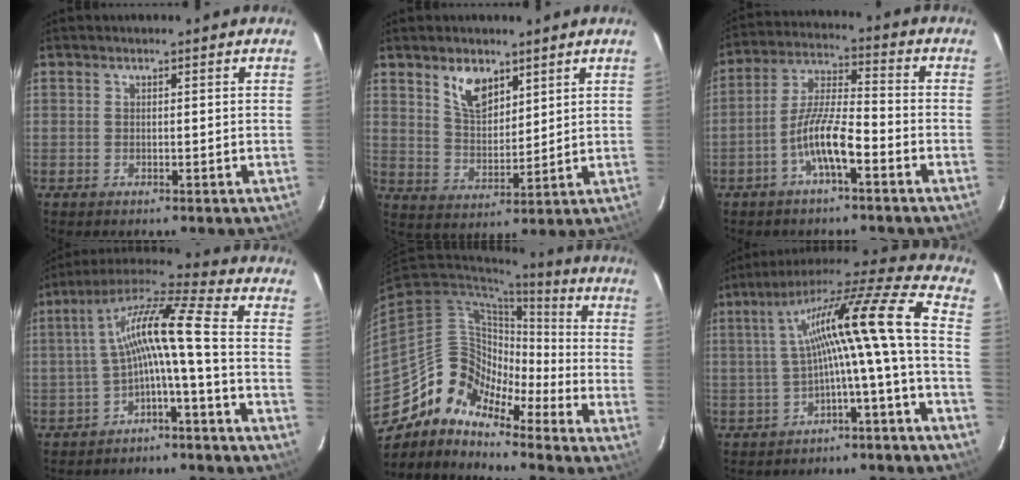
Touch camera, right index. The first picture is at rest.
{"total": 7.5, "force": [4.7, 3.9, 4.4], "torque": [-0.076, 0.007, 0.094]}
{"total": 9.1, "force": [-4.6, 1.7, 7.7], "torque": [-0.160, 0.007, -0.088]}
{"total": 11.3, "force": [-2.5, 0.0, 11.0], "torque": [-0.217, 0.020, -0.049]}
{"total": 13.0, "force": [-9.9, 6.7, 5.0], "torque": [-0.090, 0.017, -0.212]}
{"total": 16.3, "force": [-2.3, -0.3, 16.1], "torque": [-0.270, 0.010, -0.043]}